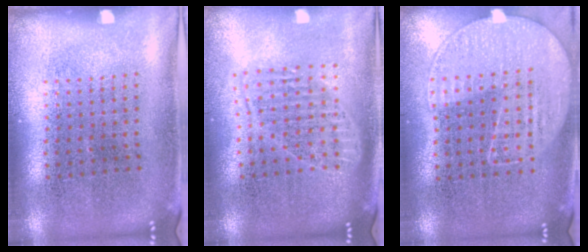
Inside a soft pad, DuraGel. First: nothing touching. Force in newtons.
{"total": 1.8, "press": 1.5, "slide": 0.9}
{"total": 1.2, "press": 1.0, "slide": 0.6}